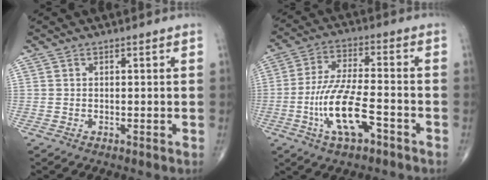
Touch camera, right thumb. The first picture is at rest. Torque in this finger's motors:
{"motor_torque": [2.73, 2.28, 0.85, -0.87, 0.38]}